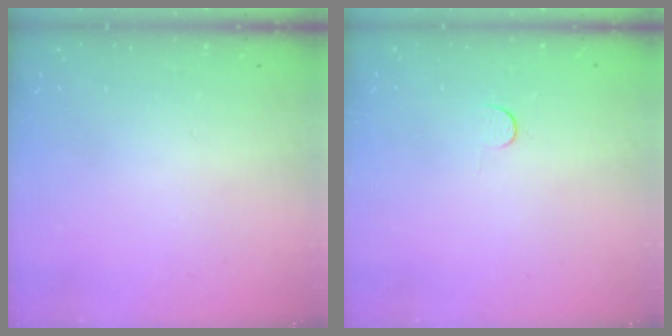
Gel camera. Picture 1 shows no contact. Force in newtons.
{"total": 2.8, "press": 2.8, "slide": 0.4}